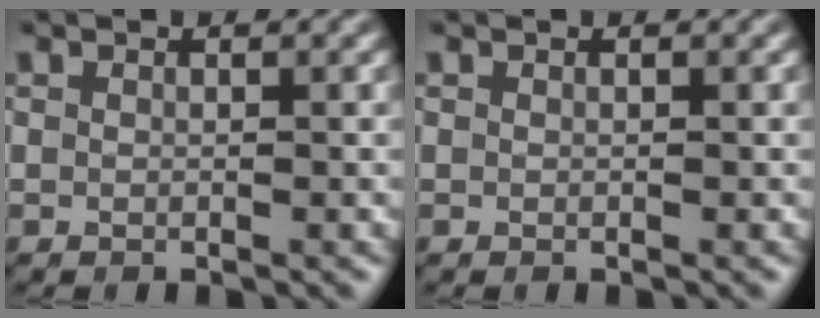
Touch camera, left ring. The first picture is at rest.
{"total": 0.0}